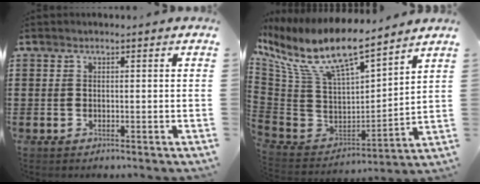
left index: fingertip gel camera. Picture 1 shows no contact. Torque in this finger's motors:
{"motor_torque": [1.48, -0.66, 1.05, 0.21]}